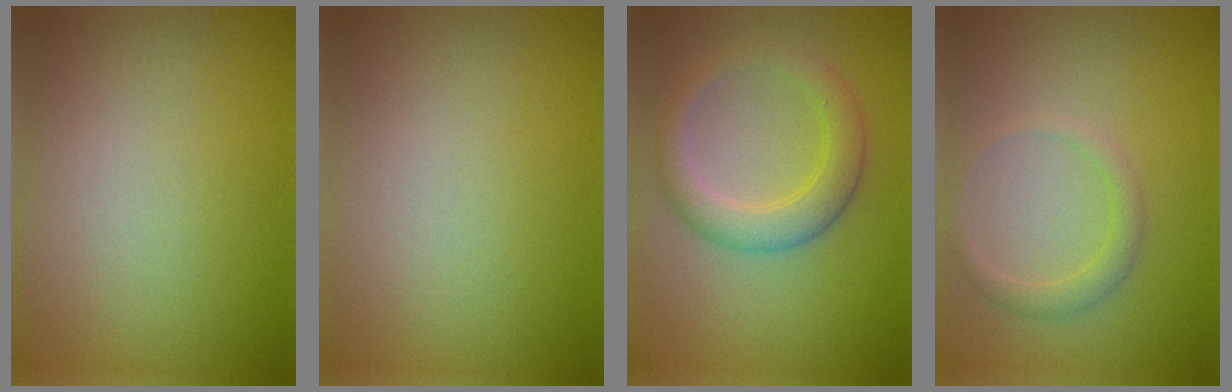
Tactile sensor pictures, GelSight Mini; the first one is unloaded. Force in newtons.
{"total": 0.0}
{"total": 3.7, "press": 3.7, "slide": 0.2}
{"total": 1.7, "press": 1.7, "slide": 0.1}